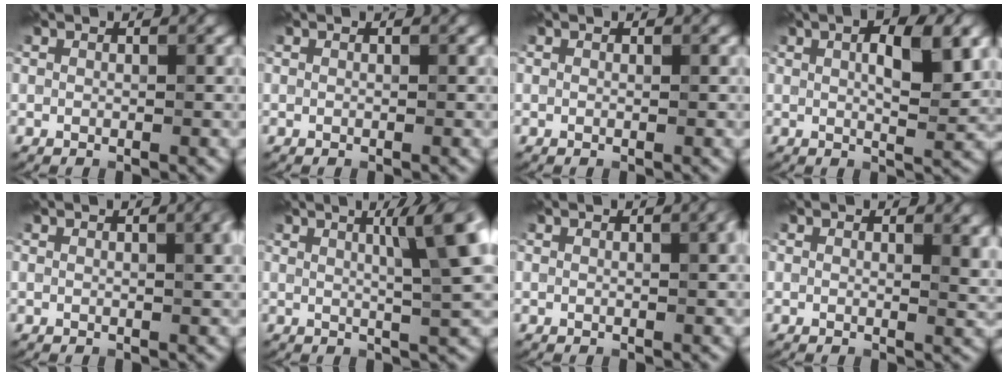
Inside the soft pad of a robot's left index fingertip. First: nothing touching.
{"total": 0.0}
{"total": 0.0}
{"total": 5.2, "force": [1.5, 1.5, 4.8], "torque": [-0.074, 0.003, 0.024]}
{"total": 3.6, "force": [1.2, 1.4, 3.1], "torque": [-0.021, 0.011, 0.013]}
{"total": 7.6, "force": [2.6, 1.3, 7.0], "torque": [-0.077, 0.014, 0.039]}
{"total": 2.2, "force": [0.7, 0.7, 2.0], "torque": [-0.014, 0.009, 0.006]}
{"total": 2.0, "force": [0.8, 0.6, 1.7], "torque": [-0.016, -0.003, 0.013]}